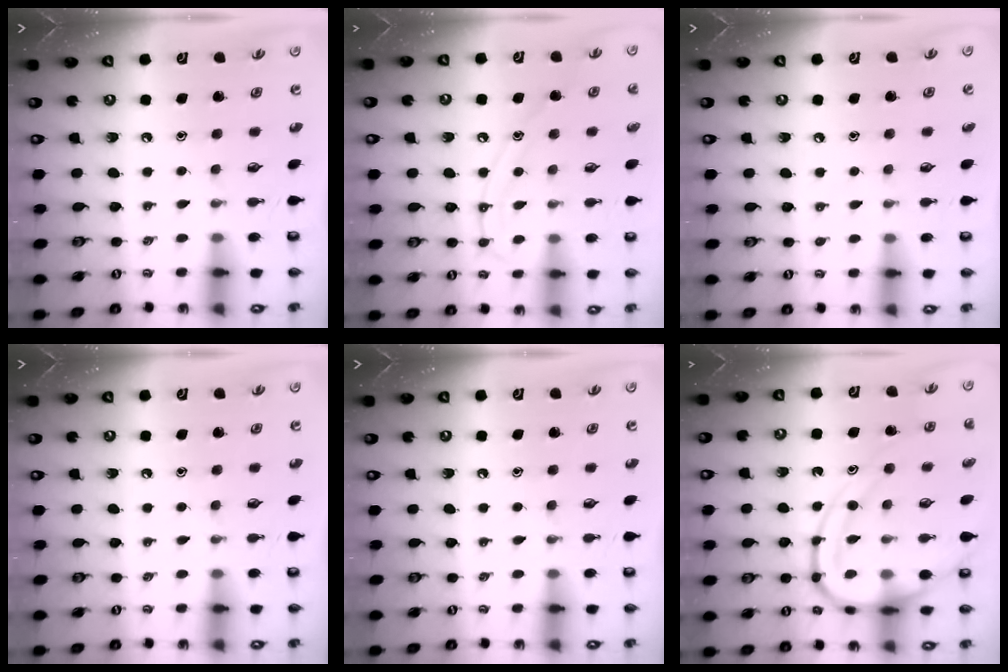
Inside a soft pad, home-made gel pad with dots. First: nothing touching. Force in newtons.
{"total": 10.2, "press": 10.1, "slide": 0.9}
{"total": 2.3, "press": 2.3, "slide": 0.3}
{"total": 0.0}
{"total": 0.0}
{"total": 13.9, "press": 13.8, "slide": 1.4}